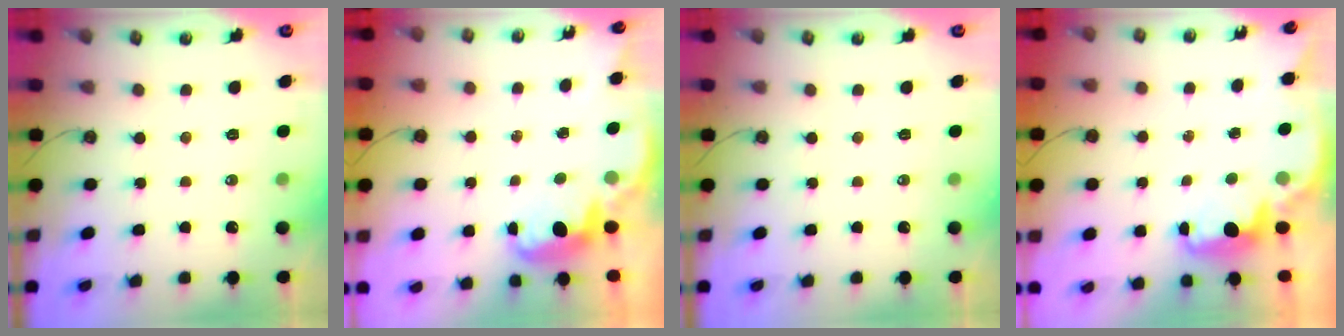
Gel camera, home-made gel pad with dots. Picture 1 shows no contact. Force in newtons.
{"total": 2.7, "press": 2.6, "slide": 0.6}
{"total": 0.0}
{"total": 2.4, "press": 2.3, "slide": 0.8}